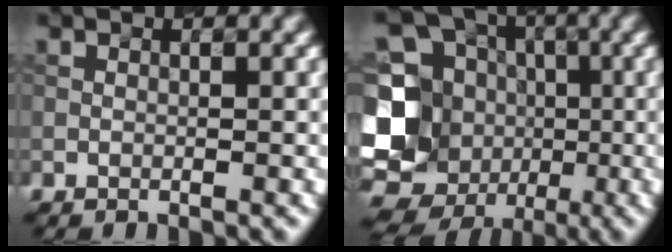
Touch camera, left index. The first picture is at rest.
{"total": 16.4, "force": [-3.8, 14.8, 6.1], "torque": [-0.147, 0.010, -0.067]}